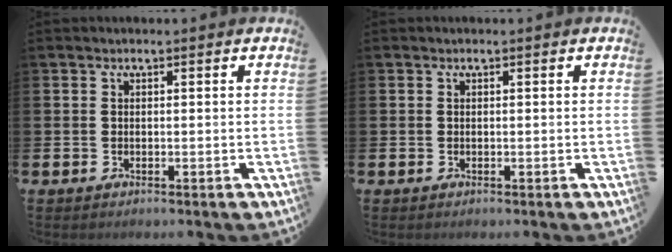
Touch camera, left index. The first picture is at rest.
{"total": 0.0}